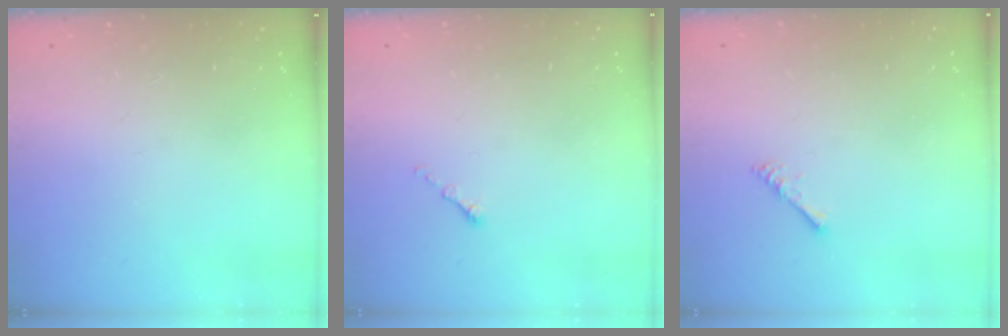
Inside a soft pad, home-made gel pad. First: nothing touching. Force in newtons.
{"total": 0.0}
{"total": 1.7, "press": 1.6, "slide": 0.4}